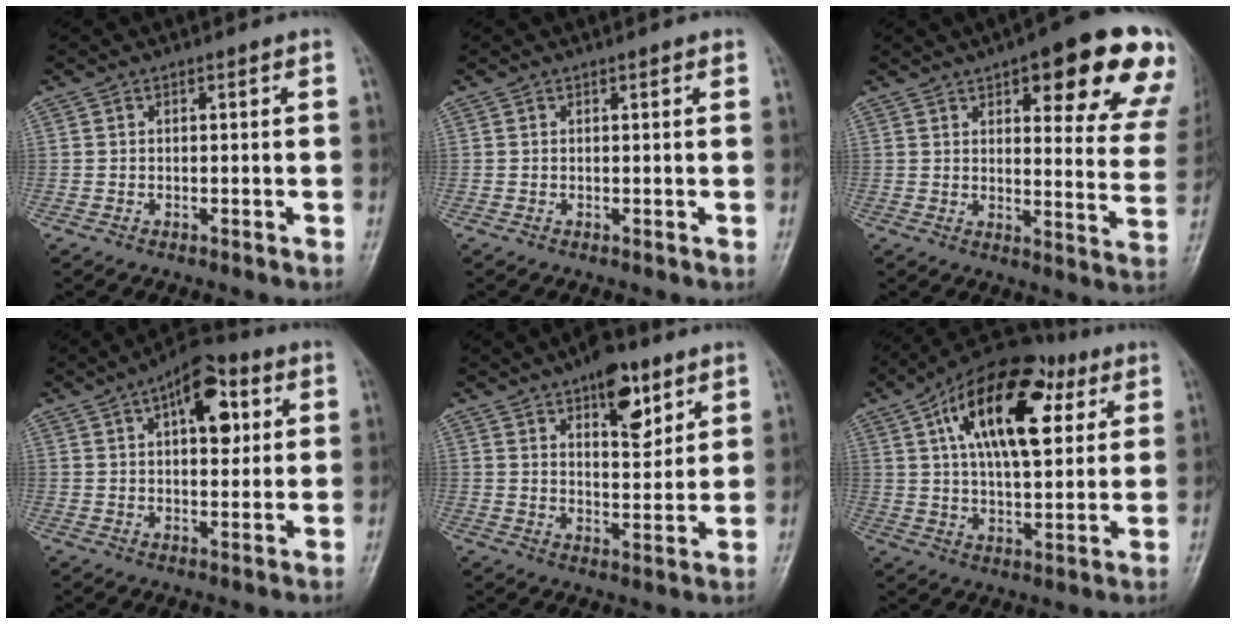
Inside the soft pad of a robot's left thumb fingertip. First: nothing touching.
{"total": 0.6, "force": [0.4, 0.2, 0.5], "torque": [-0.008, -0.001, 0.003]}
{"total": 22.4, "force": [12.0, 6.9, 17.7], "torque": [-0.183, -0.035, 0.141]}
{"total": 11.2, "force": [4.0, 5.6, 8.9], "torque": [-0.098, 0.004, 0.051]}
{"total": 10.5, "force": [6.0, 4.8, 7.2], "torque": [-0.080, -0.032, 0.090]}
{"total": 21.8, "force": [8.0, 10.6, 17.3], "torque": [-0.257, 0.000, 0.121]}